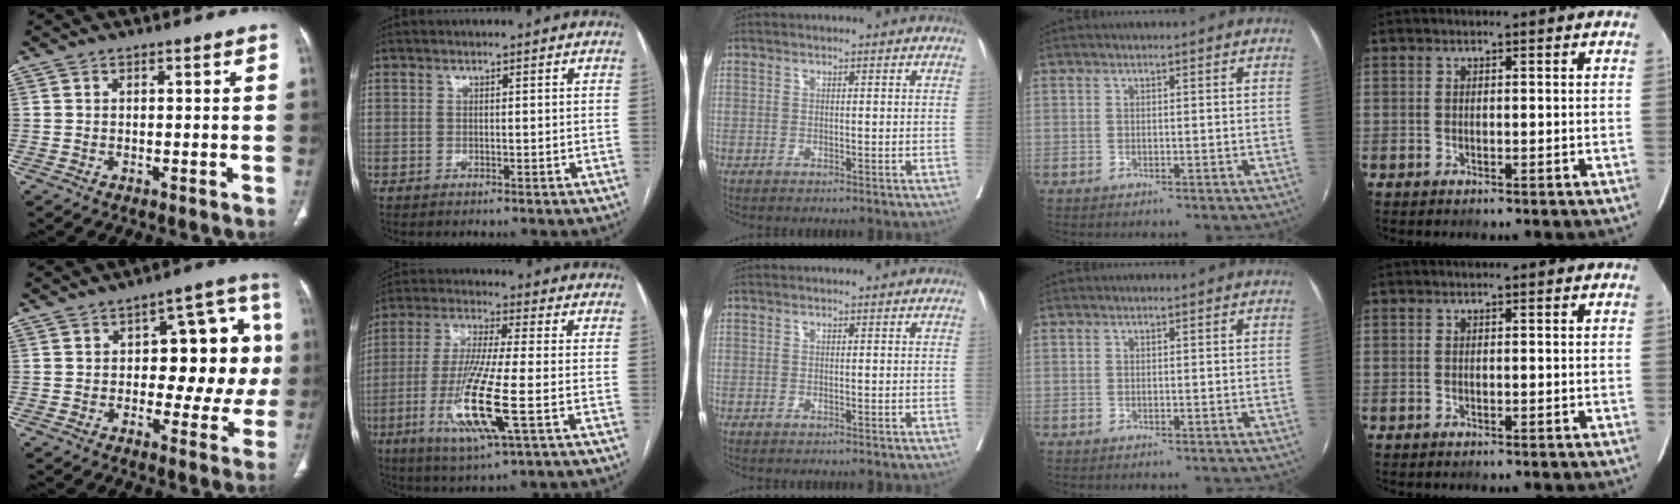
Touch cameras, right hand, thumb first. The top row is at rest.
{"thumb": {"total": 16.2, "force": [0.9, 8.4, 13.8], "torque": [-0.124, 0.032, 0.012]}, "index": {"total": 14.4, "force": [-4.3, 0.7, 13.7], "torque": [-0.283, -0.023, -0.081]}}